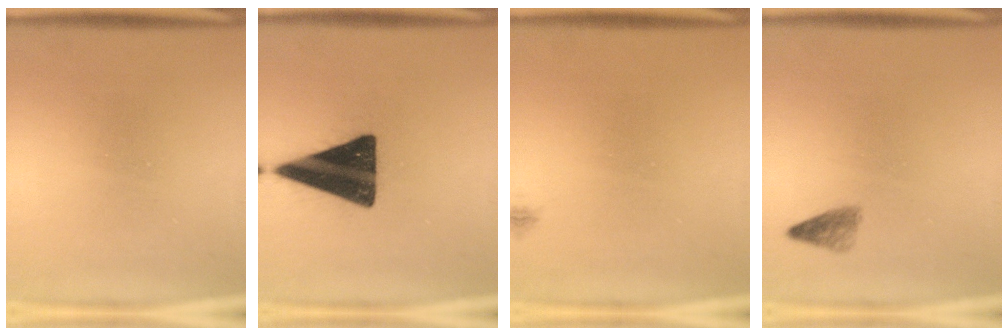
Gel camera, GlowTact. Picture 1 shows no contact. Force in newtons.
{"total": 18.3}
{"total": 0.7}
{"total": 1.7}